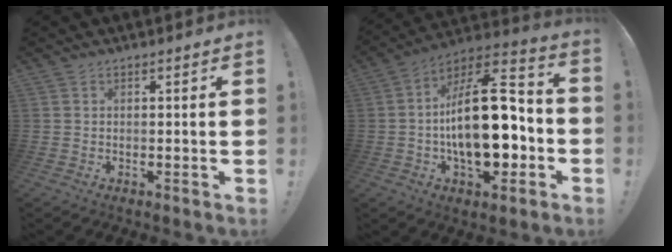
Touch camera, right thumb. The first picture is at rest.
{"total": 24.0, "force": [-2.8, 12.0, 20.6], "torque": [-0.333, 0.022, -0.040]}